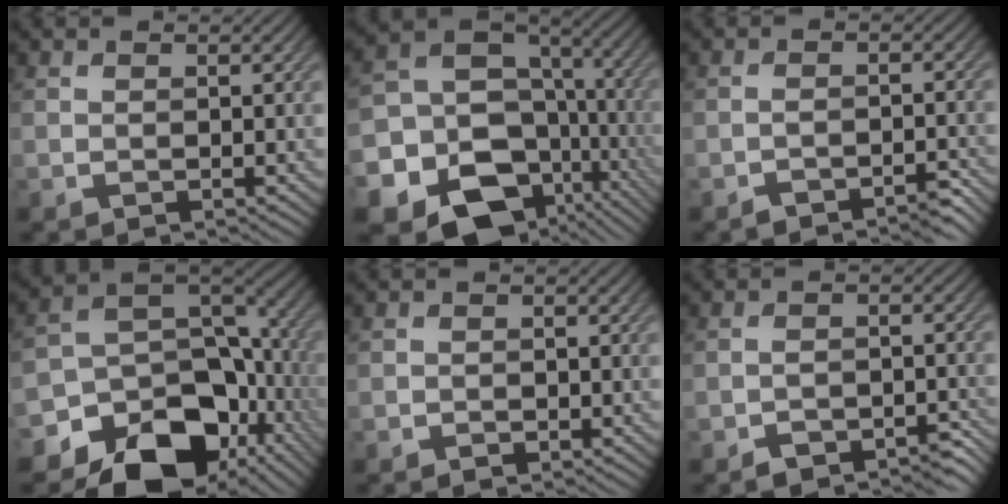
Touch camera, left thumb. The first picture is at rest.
{"total": 22.1, "force": [-9.0, 18.1, 8.8], "torque": [-0.186, -0.054, -0.127]}
{"total": 3.1, "force": [-2.7, 0.5, 1.5], "torque": [-0.024, 0.006, -0.044]}
{"total": 16.4, "force": [-9.0, 10.8, 8.5], "torque": [-0.177, -0.035, -0.125]}
{"total": 0.9, "force": [-0.6, 0.7, 0.3], "torque": [-0.003, -0.003, -0.010]}
{"total": 4.2, "force": [-3.4, 1.5, 2.1], "torque": [-0.032, 0.002, -0.049]}